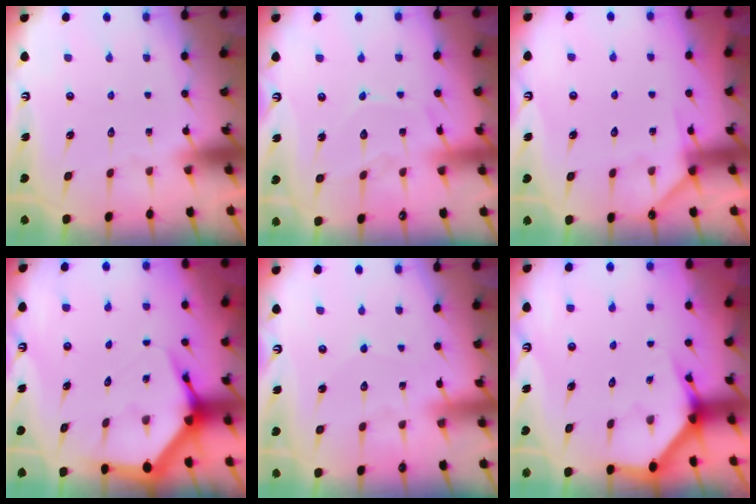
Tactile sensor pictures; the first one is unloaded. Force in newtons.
{"total": 8.5, "press": 8.5, "slide": 0.9}
{"total": 4.9, "press": 4.8, "slide": 0.7}
{"total": 5.3, "press": 5.2, "slide": 0.7}
{"total": 2.1, "press": 2.1, "slide": 0.1}
{"total": 3.7, "press": 3.7, "slide": 0.3}